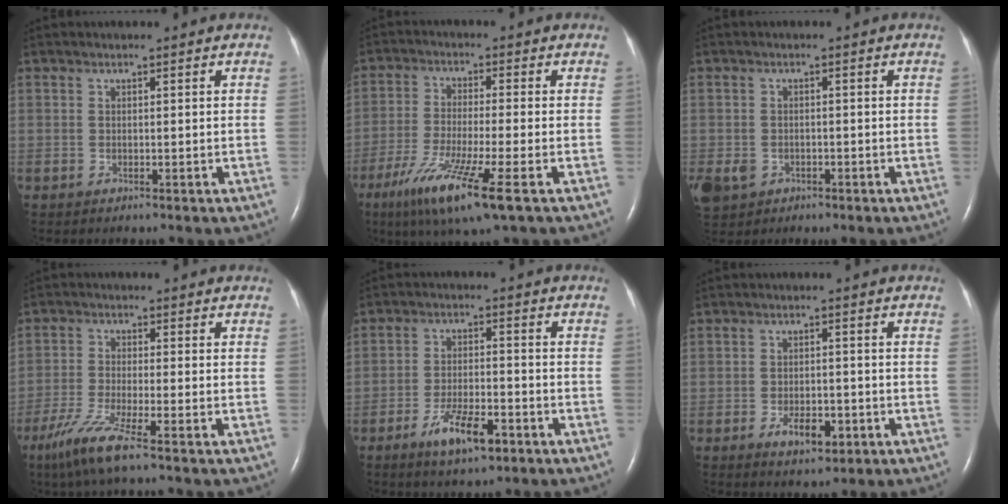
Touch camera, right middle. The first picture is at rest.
{"total": 11.2, "force": [-5.9, 0.1, 9.5], "torque": [-0.187, -0.035, -0.105]}
{"total": 5.4, "force": [-2.6, 4.4, 1.9], "torque": [-0.052, 0.002, -0.035]}
{"total": 6.8, "force": [-4.4, -0.1, 5.1], "torque": [-0.109, -0.021, -0.090]}
{"total": 7.2, "force": [-4.2, 1.9, 5.6], "torque": [-0.109, -0.007, -0.070]}
{"total": 4.6, "force": [-2.1, 2.0, 3.5], "torque": [-0.061, -0.002, -0.026]}